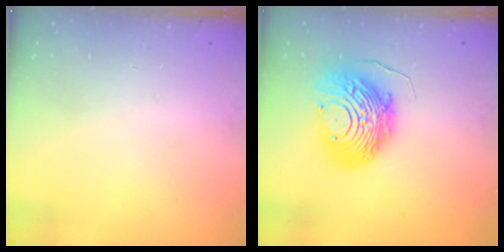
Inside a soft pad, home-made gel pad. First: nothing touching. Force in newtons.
{"total": 14.6, "press": 14.6, "slide": 1.3}